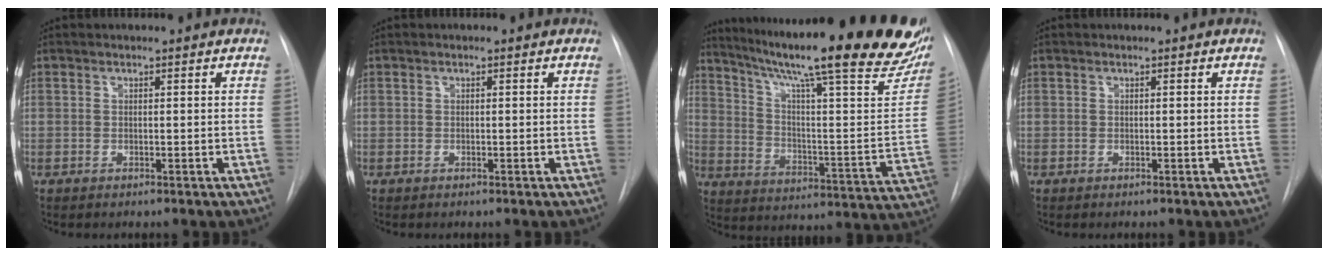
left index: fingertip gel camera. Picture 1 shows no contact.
{"total": 0.0}
{"total": 32.9, "force": [25.1, 3.9, 20.9], "torque": [-0.259, -0.060, 0.332]}
{"total": 0.0}